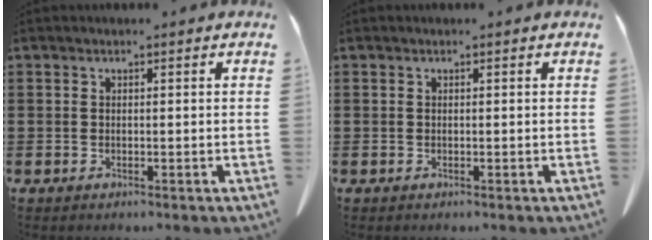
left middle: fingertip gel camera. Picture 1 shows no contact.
{"total": 0.0}